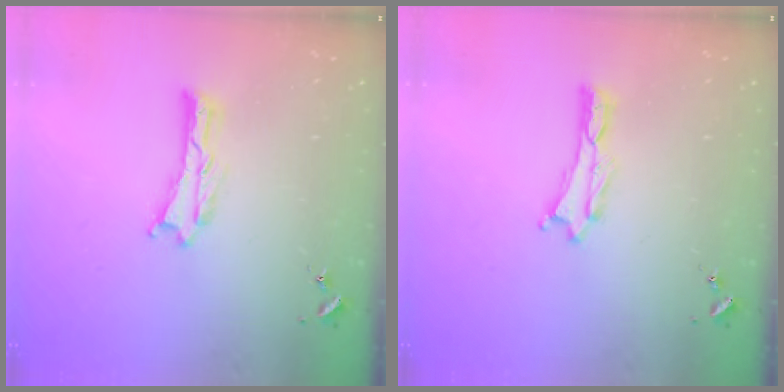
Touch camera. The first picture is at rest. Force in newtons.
{"total": 0.0}